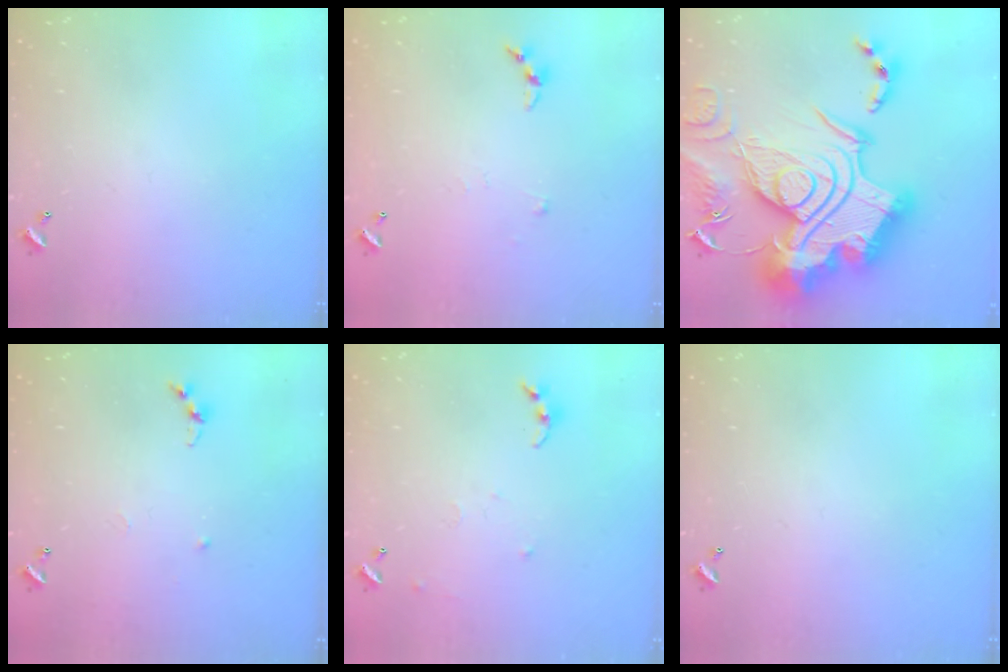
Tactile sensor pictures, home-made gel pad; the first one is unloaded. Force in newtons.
{"total": 3.0, "press": 2.9, "slide": 0.4}
{"total": 0.8, "press": 0.8, "slide": 0.0}
{"total": 7.0, "press": 7.0, "slide": 0.7}
{"total": 7.4, "press": 7.4, "slide": 0.8}
{"total": 0.0}